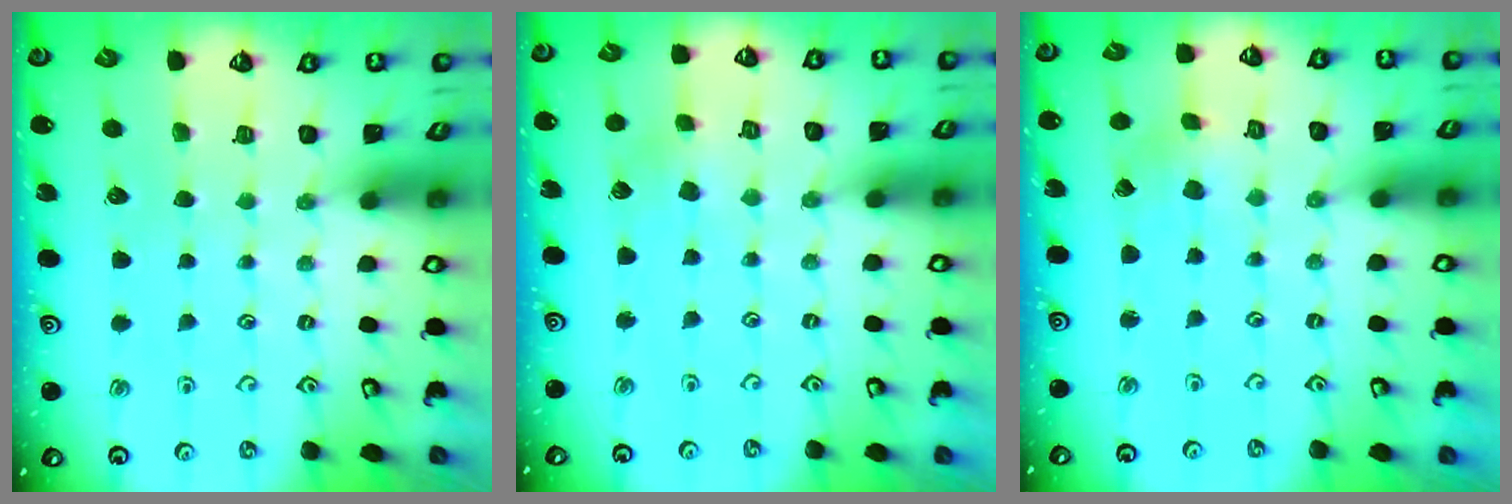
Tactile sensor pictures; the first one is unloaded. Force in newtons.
{"total": 3.1, "press": 3.1, "slide": 0.3}
{"total": 0.9, "press": 0.9, "slide": 0.1}